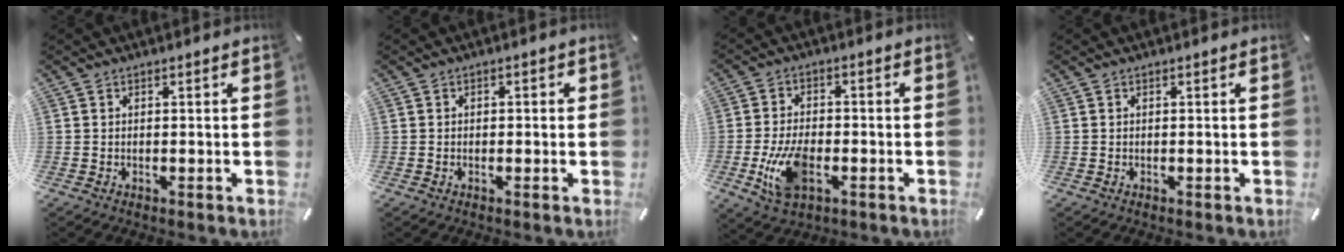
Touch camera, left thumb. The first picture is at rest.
{"total": 1.0, "force": [-0.3, 0.7, 0.5], "torque": [-0.010, 0.004, -0.008]}
{"total": 10.5, "force": [-3.0, 6.3, 7.9], "torque": [-0.168, -0.001, -0.055]}
{"total": 0.0}